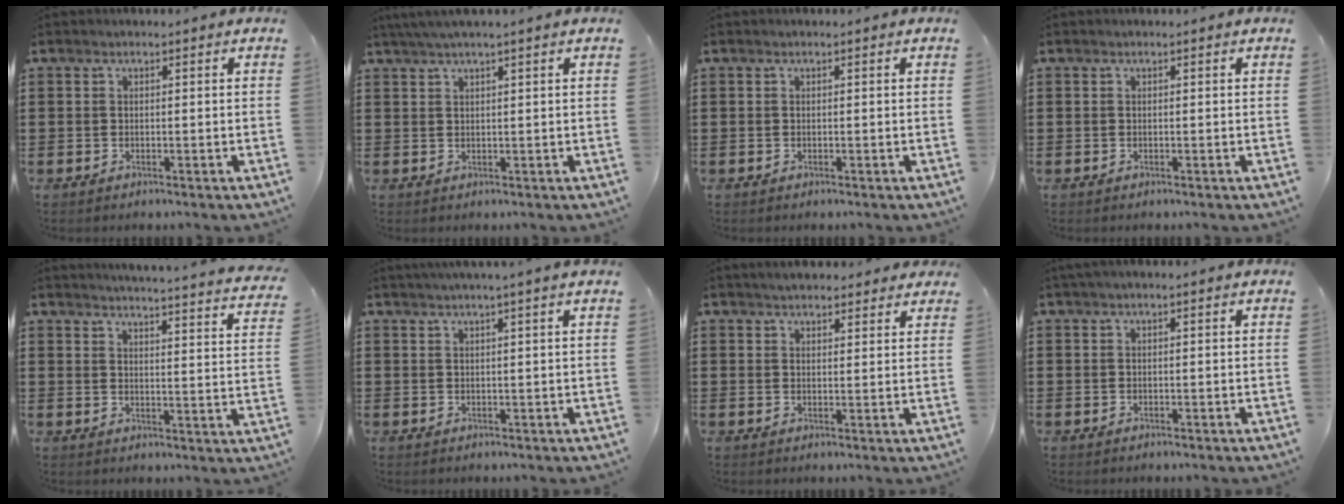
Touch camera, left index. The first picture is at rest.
{"total": 2.1, "force": [1.4, -0.2, 1.5], "torque": [-0.029, 0.001, 0.025]}
{"total": 0.0}
{"total": 0.0}
{"total": 4.0, "force": [3.8, -0.7, 0.9], "torque": [-0.027, -0.035, 0.060]}
{"total": 1.6, "force": [1.2, -0.6, 0.9], "torque": [-0.017, -0.003, 0.022]}
{"total": 3.0, "force": [2.9, 0.6, 0.6], "torque": [-0.017, 0.000, 0.054]}
{"total": 0.6, "force": [0.2, 0.1, 0.6], "torque": [-0.010, 0.000, 0.004]}